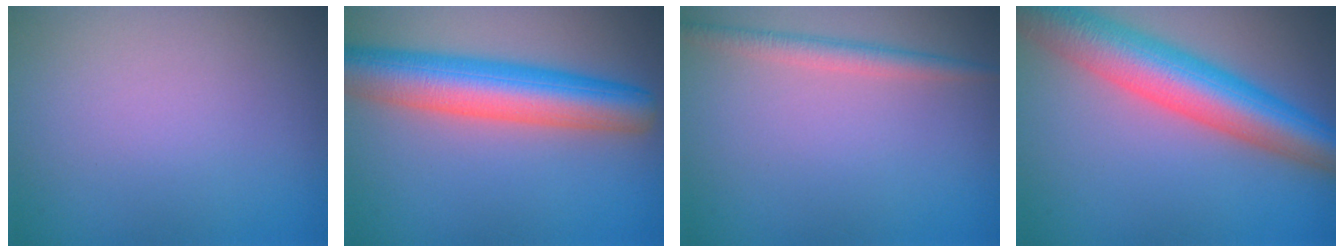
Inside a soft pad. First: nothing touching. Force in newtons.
{"total": 8.5, "press": 8.5, "slide": 0.2}
{"total": 2.1, "press": 2.1, "slide": 0.0}
{"total": 9.4, "press": 9.4, "slide": 0.1}